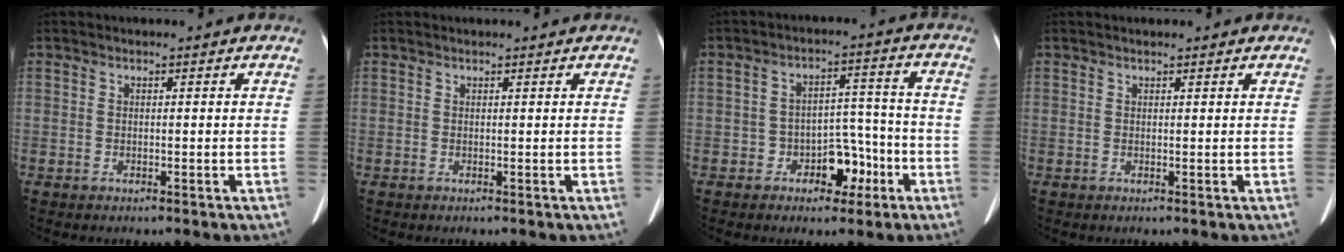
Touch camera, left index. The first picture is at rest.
{"total": 1.0, "force": [0.9, -0.1, 0.3], "torque": [-0.007, 0.011, 0.015]}
{"total": 6.7, "force": [-3.4, 4.0, 4.1], "torque": [-0.053, 0.030, -0.047]}
{"total": 1.4, "force": [1.3, 0.2, 0.7], "torque": [-0.008, 0.019, 0.019]}